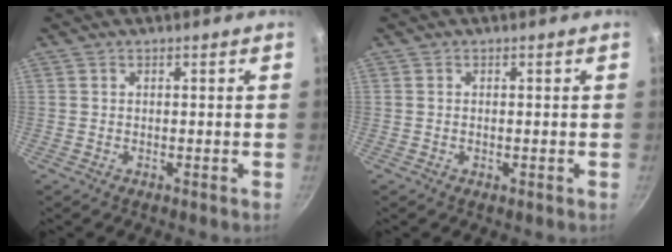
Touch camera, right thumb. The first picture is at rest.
{"total": 0.6, "force": [-0.2, 0.3, 0.5], "torque": [-0.007, 0.001, -0.003]}